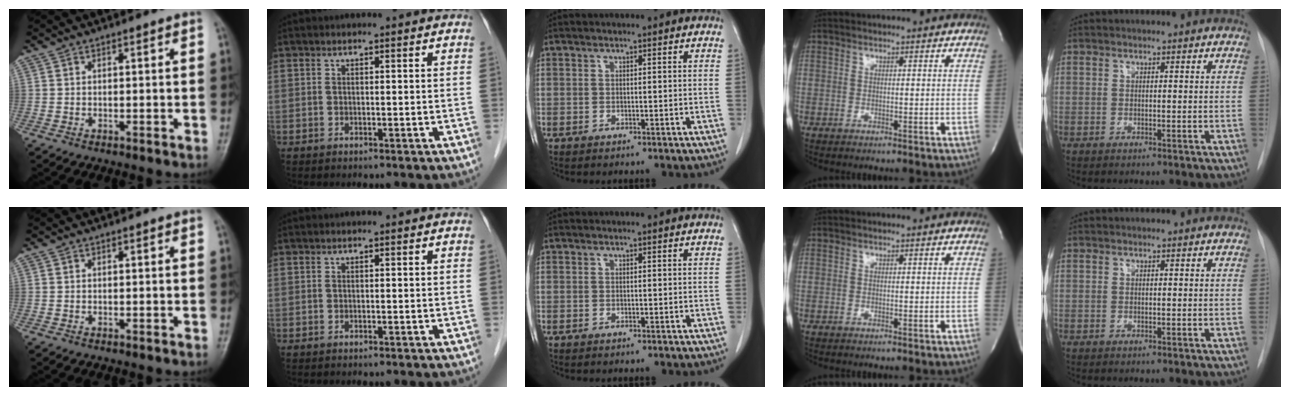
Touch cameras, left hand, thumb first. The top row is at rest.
{}